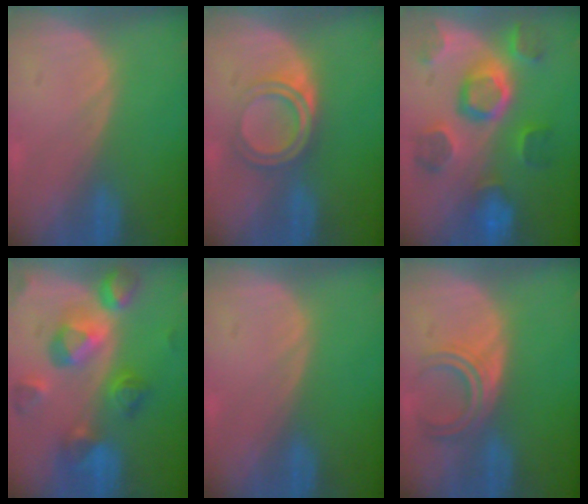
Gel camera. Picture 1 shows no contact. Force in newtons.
{"total": 4.7, "press": 4.6, "slide": 0.9}
{"total": 10.7, "press": 9.7, "slide": 4.4}
{"total": 10.5, "press": 9.4, "slide": 4.7}
{"total": 0.0}
{"total": 4.4, "press": 4.3, "slide": 1.1}